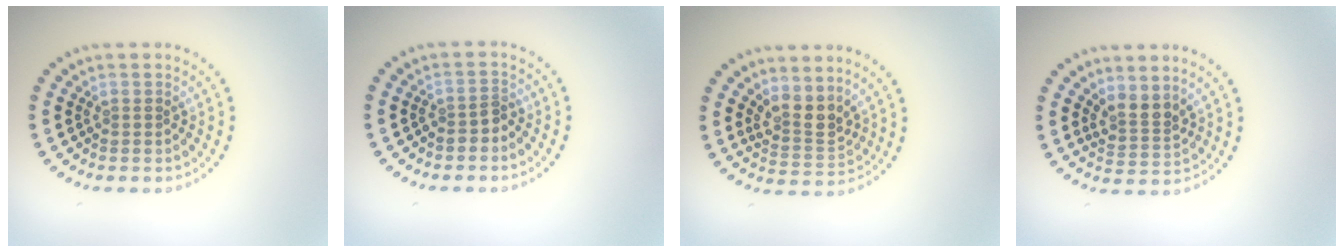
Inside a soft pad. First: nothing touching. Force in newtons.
{"total": 1.3, "press": 1.1, "slide": 0.7}
{"total": 2.9, "press": 2.3, "slide": 1.7}
{"total": 2.4, "press": 1.8, "slide": 1.7}